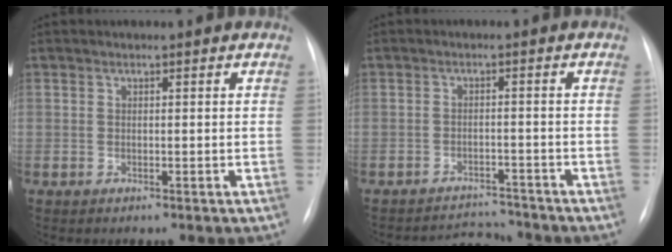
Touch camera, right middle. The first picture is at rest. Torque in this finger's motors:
{"motor_torque": [-0.17, -0.14, -0.07, -0.01]}